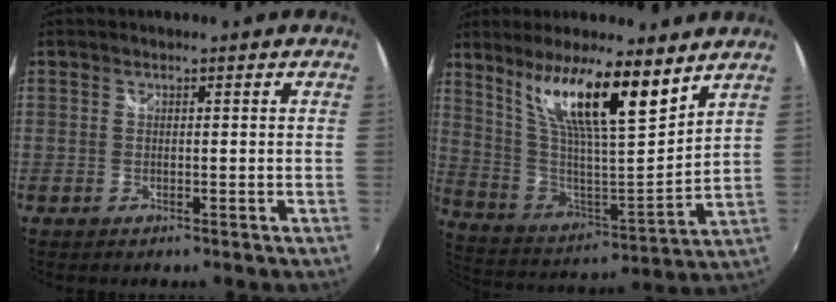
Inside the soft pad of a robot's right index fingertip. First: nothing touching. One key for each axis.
{"total": 18.2, "fx": 11.7, "fy": 3.0, "fz": 13.6, "tx": -0.236, "ty": -0.001, "tz": 0.222}